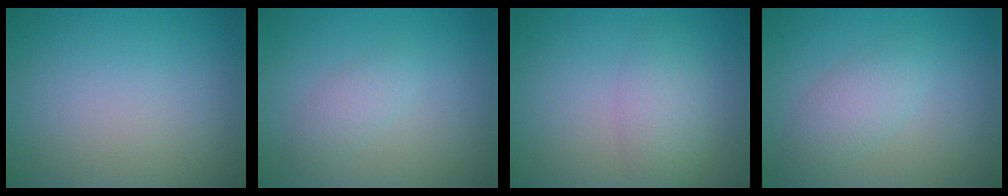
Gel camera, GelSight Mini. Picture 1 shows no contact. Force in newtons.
{"total": 1.7, "press": 1.7, "slide": 0.1}
{"total": 2.7, "press": 2.7, "slide": 0.1}
{"total": 2.8, "press": 2.8, "slide": 0.2}